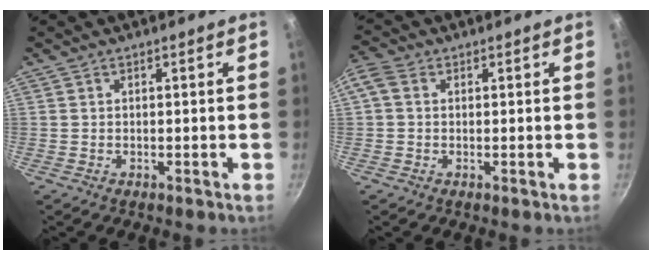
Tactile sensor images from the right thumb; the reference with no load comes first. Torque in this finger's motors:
{"motor_torque": [-0.26, 1.15, 0.71, -0.53, 0.46]}